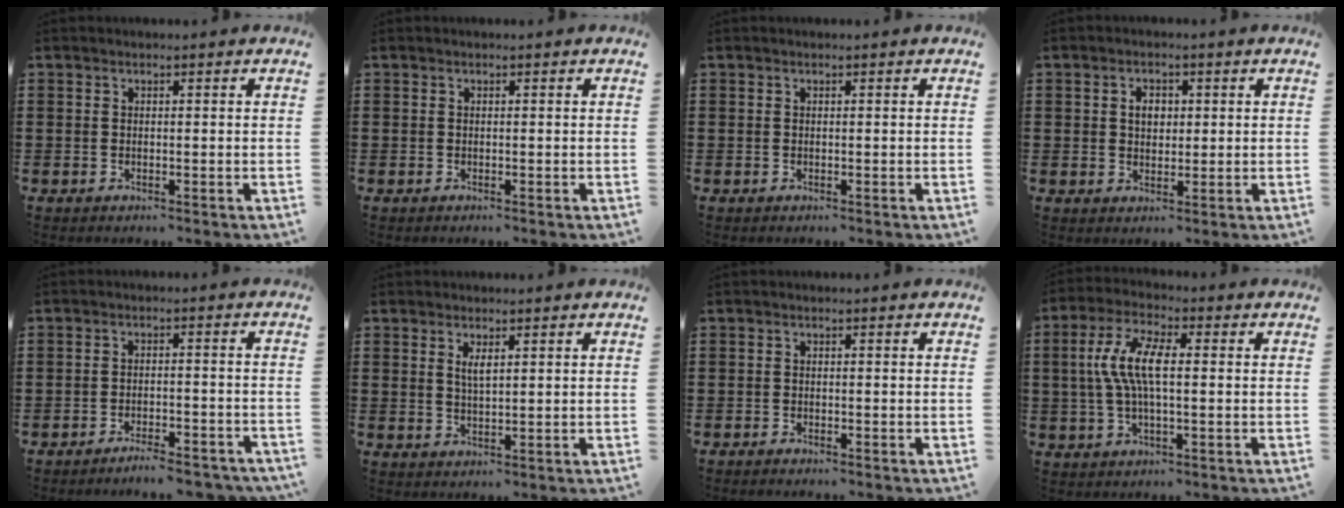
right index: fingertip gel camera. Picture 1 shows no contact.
{"total": 0.0}
{"total": 0.0}
{"total": 2.8, "force": [0.5, 2.0, 1.9], "torque": [-0.043, 0.011, 0.006]}
{"total": 3.8, "force": [-3.7, 0.0, 1.2], "torque": [-0.020, 0.000, -0.073]}
{"total": 2.1, "force": [0.9, 0.6, 1.8], "torque": [-0.037, 0.003, 0.015]}
{"total": 0.8, "force": [-0.8, 0.0, 0.0], "torque": [-0.001, 0.001, -0.018]}
{"total": 7.9, "force": [0.1, 2.8, 7.3], "torque": [-0.168, -0.002, -0.008]}